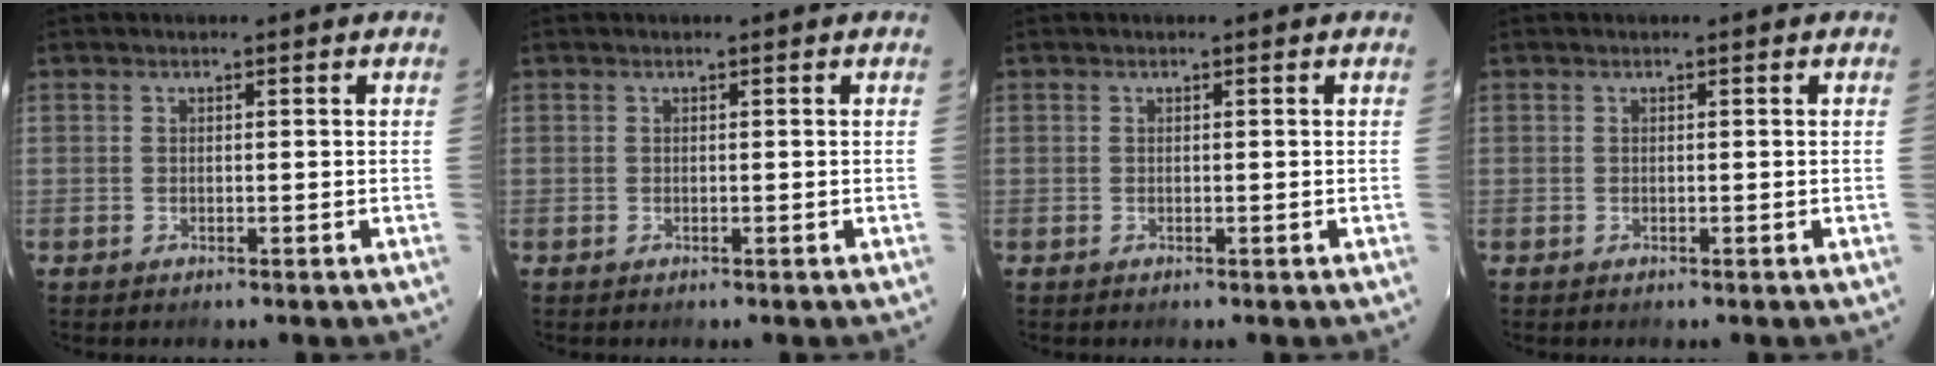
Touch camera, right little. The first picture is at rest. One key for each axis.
{"total": 0.0}
{"total": 0.0}
{"total": 0.0}